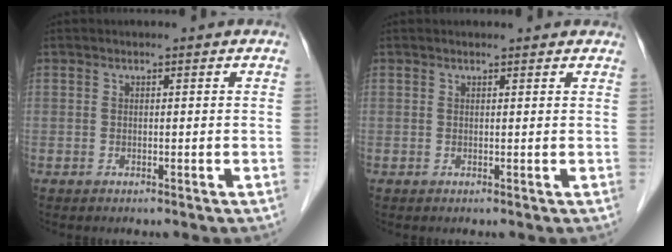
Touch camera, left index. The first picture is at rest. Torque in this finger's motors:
{"motor_torque": [0.23, -0.13, -0.04, -0.01]}